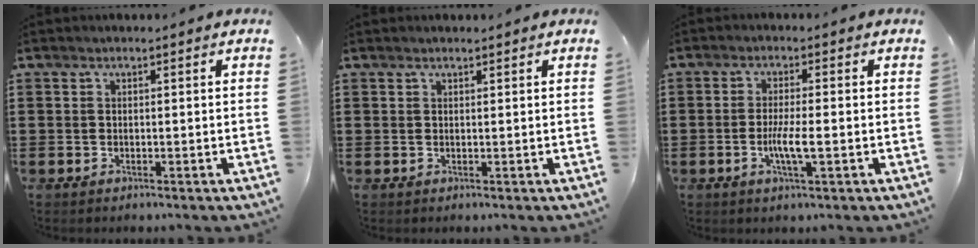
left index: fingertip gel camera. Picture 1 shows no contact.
{"total": 0.6, "force": [0.5, 0.0, 0.3], "torque": [-0.006, 0.000, 0.011]}
{"total": 4.6, "force": [-0.9, 0.6, 4.4], "torque": [-0.083, -0.005, -0.019]}